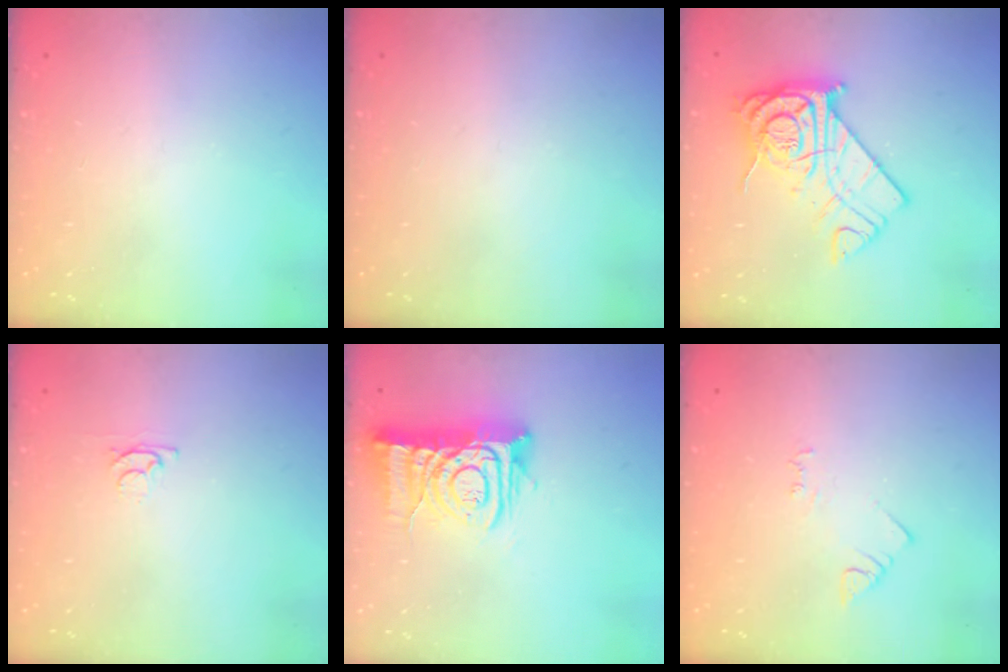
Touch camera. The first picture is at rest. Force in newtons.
{"total": 0.0}
{"total": 15.8, "press": 15.8, "slide": 1.4}
{"total": 3.3, "press": 3.3, "slide": 0.5}
{"total": 12.8, "press": 12.8, "slide": 1.4}
{"total": 4.2, "press": 4.1, "slide": 0.6}